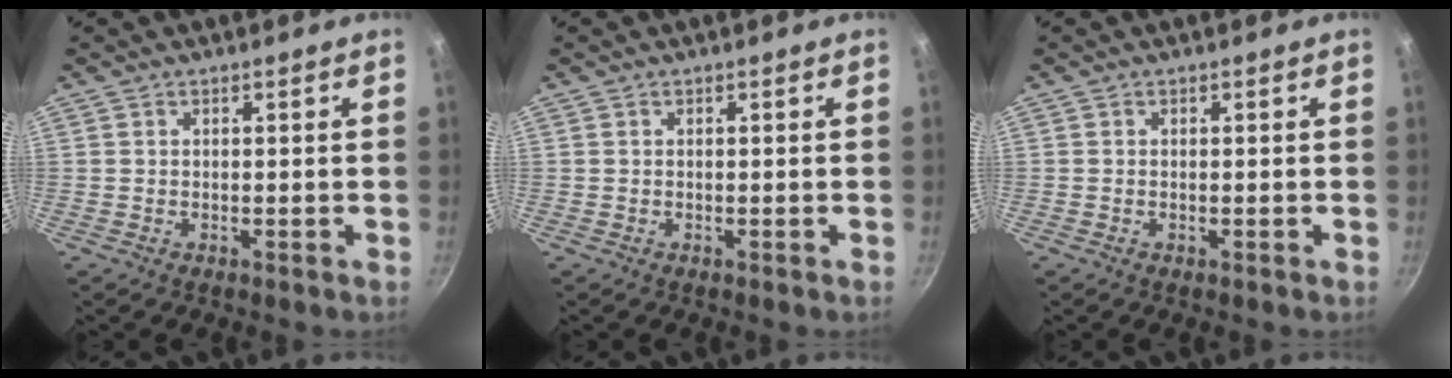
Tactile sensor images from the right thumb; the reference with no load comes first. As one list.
[{"total": 0.0}, {"total": 0.0}]